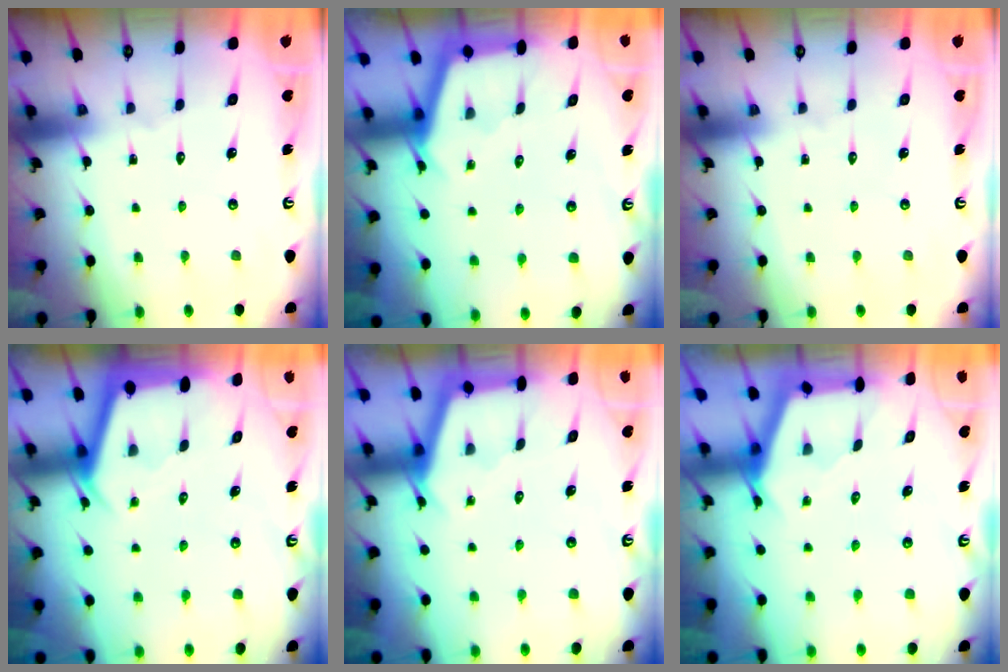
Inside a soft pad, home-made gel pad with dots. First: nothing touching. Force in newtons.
{"total": 2.7, "press": 2.7, "slide": 0.3}
{"total": 0.0}
{"total": 2.8, "press": 2.8, "slide": 0.4}
{"total": 2.8, "press": 2.8, "slide": 0.4}
{"total": 2.9, "press": 2.8, "slide": 0.4}